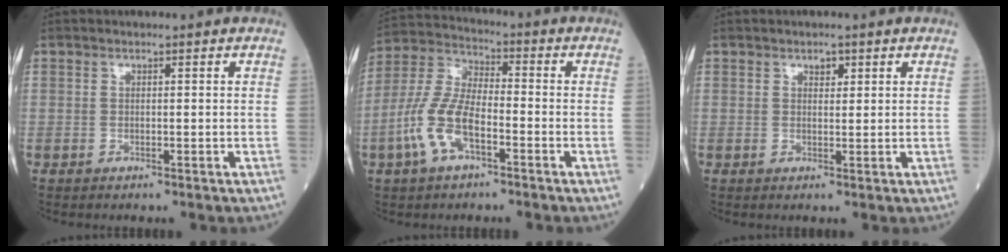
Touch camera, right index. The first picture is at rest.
{"total": 10.0, "force": [-4.0, 3.8, 8.3], "torque": [-0.196, 0.008, -0.082]}
{"total": 1.6, "force": [1.0, 0.9, 0.9], "torque": [-0.011, -0.002, 0.014]}